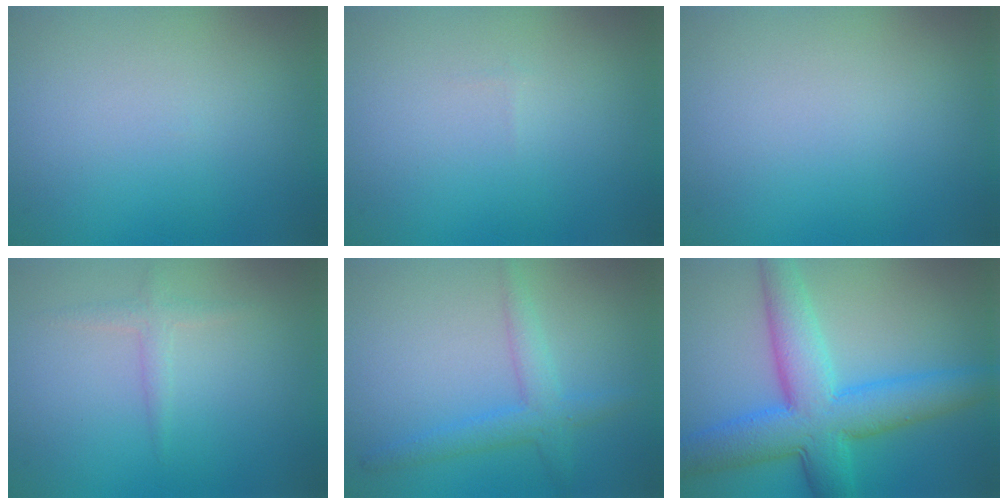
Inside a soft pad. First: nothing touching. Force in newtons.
{"total": 0.0}
{"total": 0.0}
{"total": 1.3, "press": 1.3, "slide": 0.0}
{"total": 2.8, "press": 2.8, "slide": 0.2}
{"total": 8.6, "press": 8.6, "slide": 0.1}